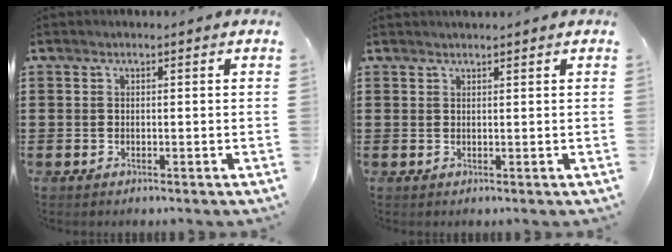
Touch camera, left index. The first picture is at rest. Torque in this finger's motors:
{"motor_torque": [-0.31, 0.40, -0.03, -0.06]}